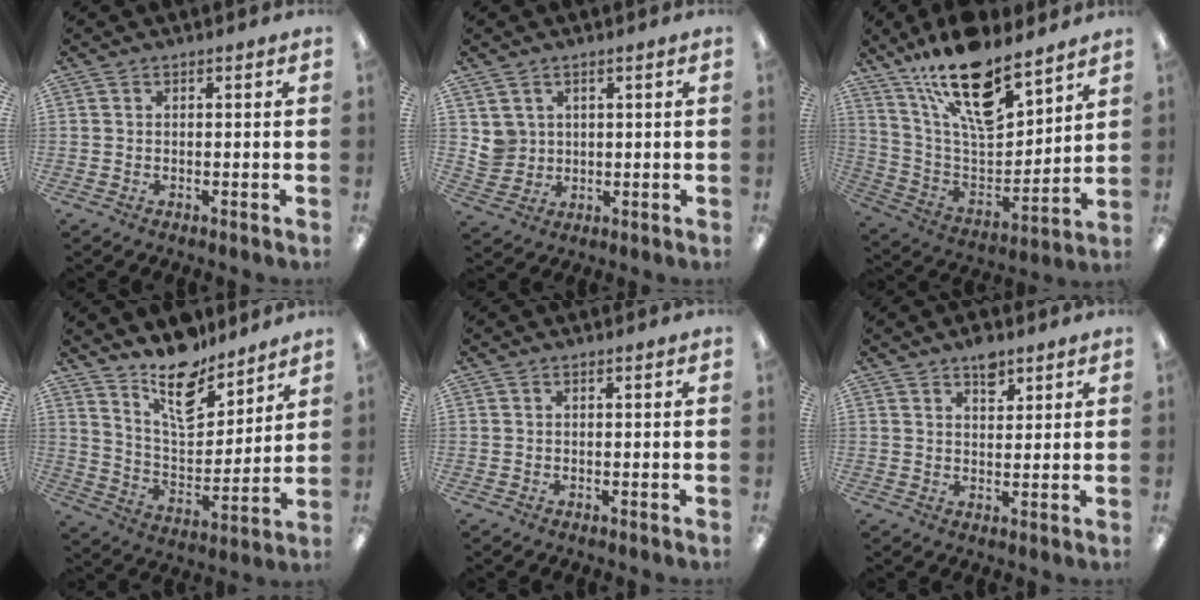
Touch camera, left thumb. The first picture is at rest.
{"total": 4.5, "force": [2.2, 4.0, 0.2], "torque": [-0.013, -0.003, 0.042]}
{"total": 20.0, "force": [14.2, 7.4, 12.0], "torque": [-0.210, -0.089, 0.246]}
{"total": 15.6, "force": [12.3, 6.2, 7.5], "torque": [-0.129, -0.079, 0.216]}
{"total": 0.0}
{"total": 4.7, "force": [3.4, 2.5, 2.3], "torque": [-0.010, -0.020, 0.054]}